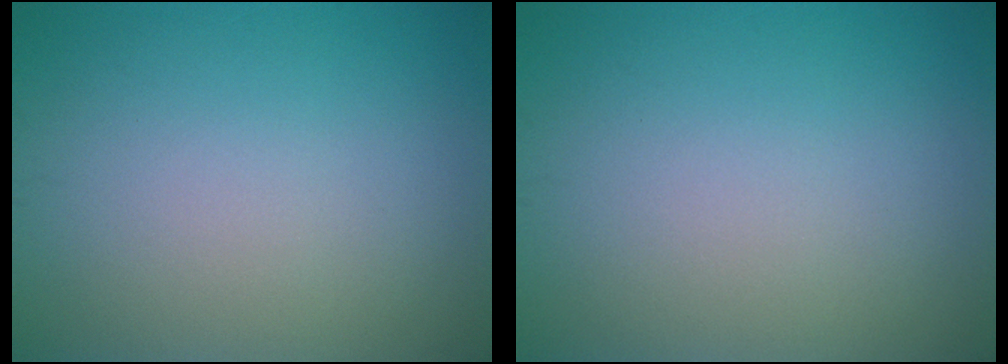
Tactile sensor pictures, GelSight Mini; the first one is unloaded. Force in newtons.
{"total": 0.0}